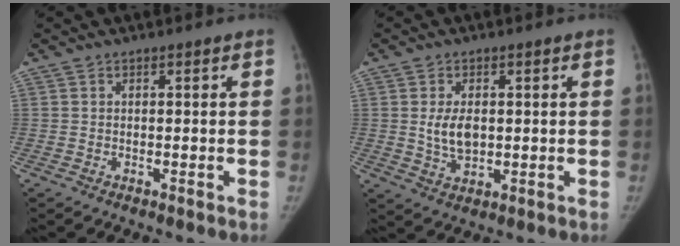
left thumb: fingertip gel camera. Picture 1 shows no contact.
{"total": 5.5, "force": [0.5, 3.4, 4.3], "torque": [-0.072, -0.007, 0.016]}